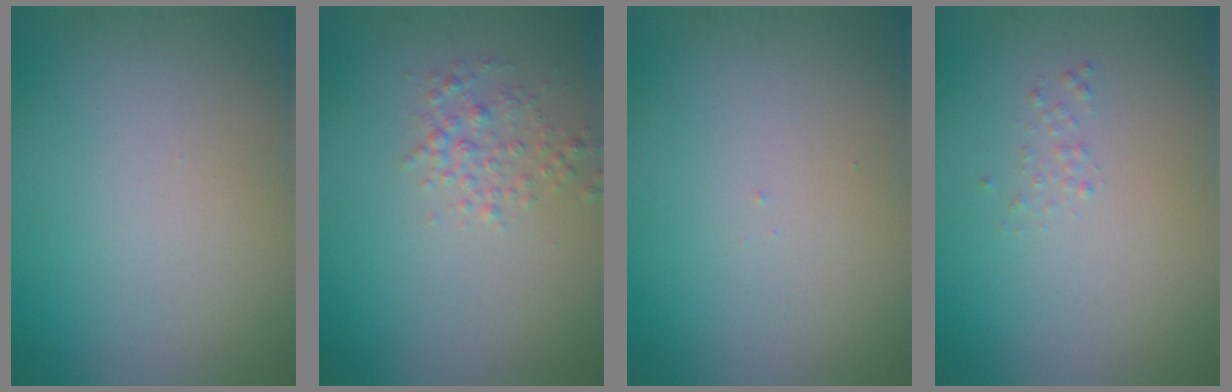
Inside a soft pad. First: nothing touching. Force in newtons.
{"total": 1.9, "press": 1.9, "slide": 0.0}
{"total": 0.0}
{"total": 0.6, "press": 0.6, "slide": 0.0}